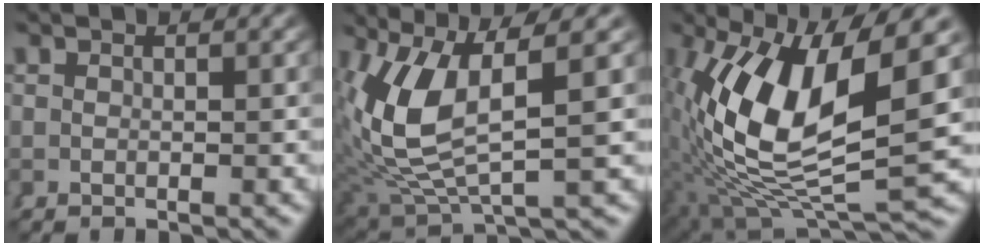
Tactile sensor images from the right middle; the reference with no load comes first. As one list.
[{"total": 8.5, "force": [1.2, 4.5, 7.2], "torque": [-0.148, -0.012, 0.036]}, {"total": 17.0, "force": [1.0, 8.8, 14.5], "torque": [-0.246, -0.020, 0.038]}]